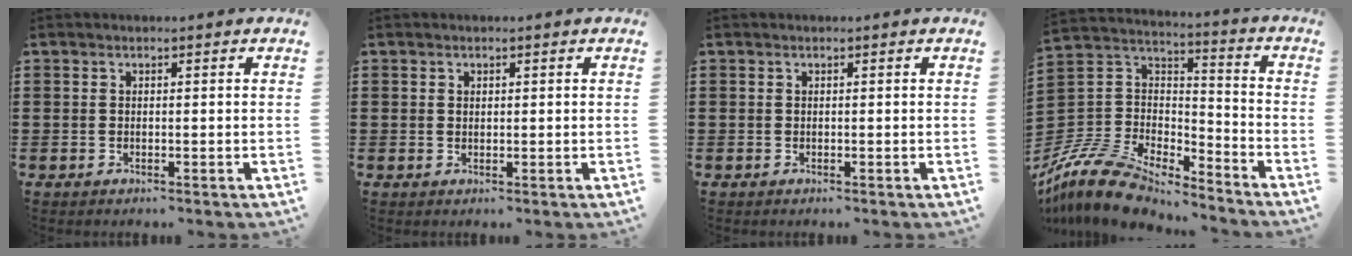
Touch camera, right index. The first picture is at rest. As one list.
[{"total": 0.6, "force": [0.4, 0.5, 0.1], "torque": [-0.003, 0.003, 0.008]}, {"total": 0.0}, {"total": 11.5, "force": [-10.4, 3.4, 3.6], "torque": [-0.104, 0.009, -0.214]}]